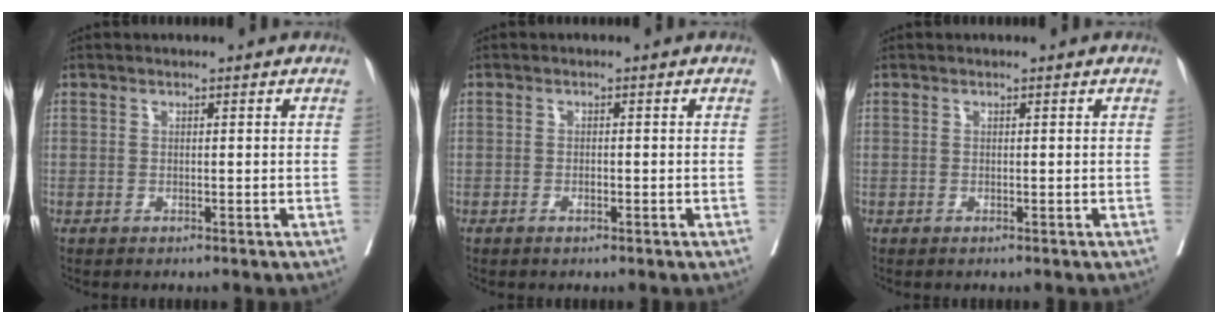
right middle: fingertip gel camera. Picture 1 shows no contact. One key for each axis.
{"total": 0.9, "fx": -0.5, "fy": 0.3, "fz": 0.7, "tx": -0.013, "ty": 0.000, "tz": -0.007}
{"total": 0.0}